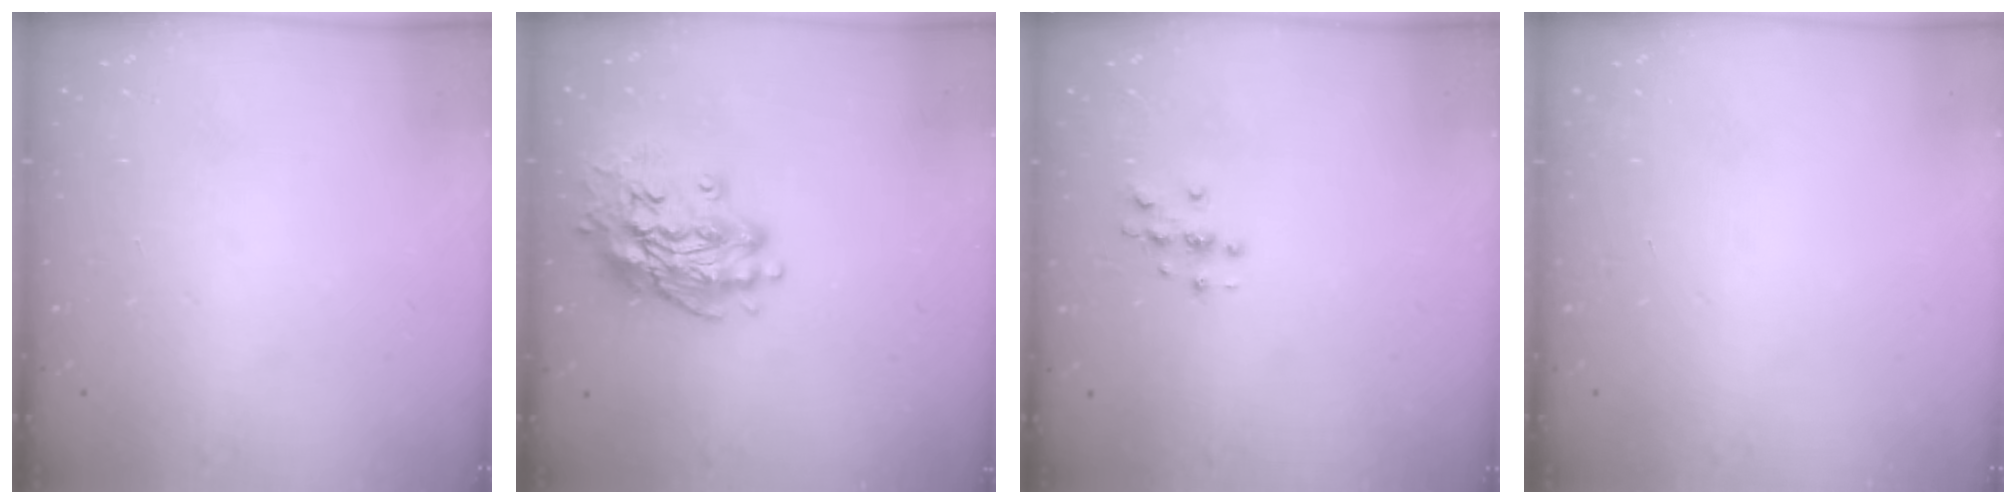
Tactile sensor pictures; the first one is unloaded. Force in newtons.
{"total": 15.4, "press": 15.2, "slide": 2.6}
{"total": 2.9, "press": 2.9, "slide": 0.3}
{"total": 0.0}